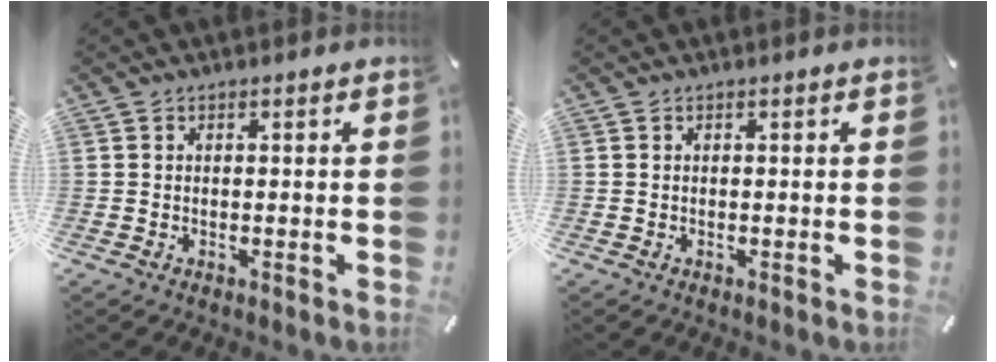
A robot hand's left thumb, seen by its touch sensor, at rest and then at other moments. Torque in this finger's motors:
{"motor_torque": [0.00, 0.00, 0.00, 0.00, 0.00]}